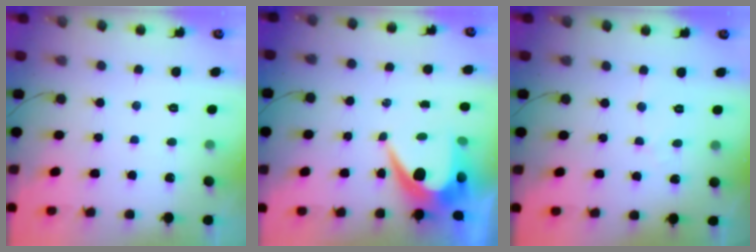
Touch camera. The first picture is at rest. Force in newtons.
{"total": 7.8, "press": 7.7, "slide": 0.5}
{"total": 2.4, "press": 2.4, "slide": 0.2}